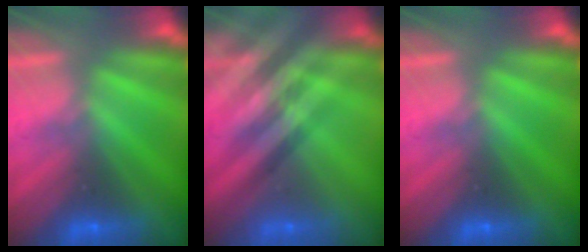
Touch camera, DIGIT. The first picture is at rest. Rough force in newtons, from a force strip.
{"total": 2.4}
{"total": 0.0}